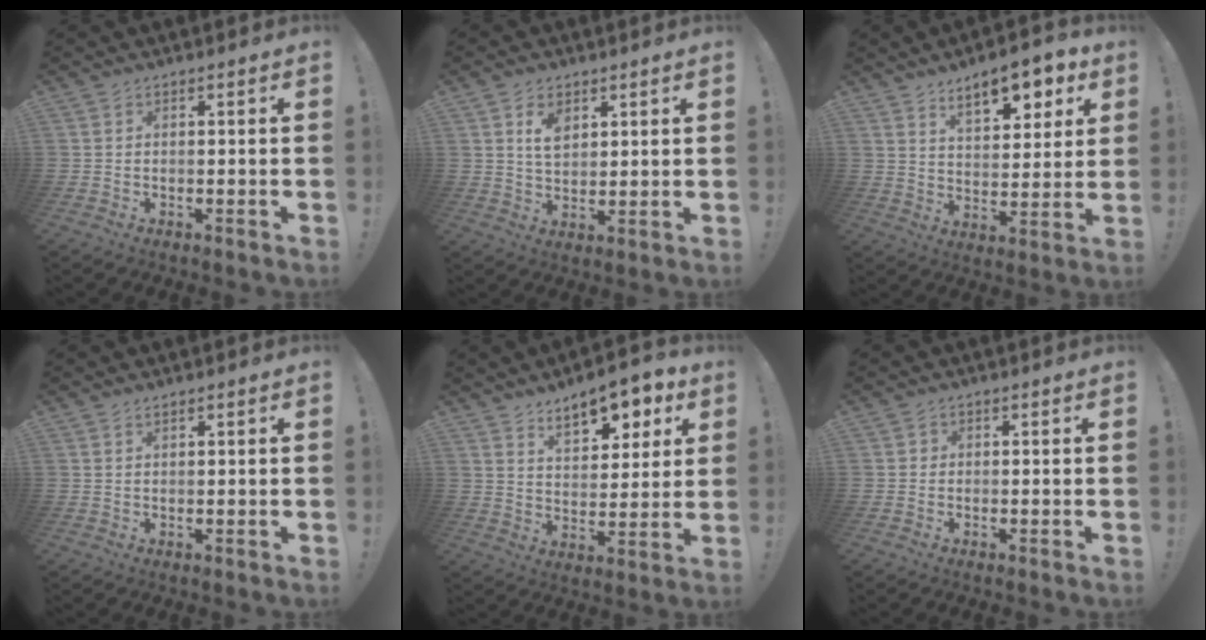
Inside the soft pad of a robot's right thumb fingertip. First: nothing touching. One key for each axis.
{"total": 6.8, "fx": 3.5, "fy": 4.8, "fz": 3.4, "tx": -0.053, "ty": -0.017, "tz": 0.064}
{"total": 12.1, "fx": 7.7, "fy": 5.0, "fz": 7.8, "tx": -0.106, "ty": -0.046, "tz": 0.130}
{"total": 0.9, "fx": 0.8, "fy": 0.3, "fz": 0.4, "tx": -0.008, "ty": 0.000, "tz": 0.015}
{"total": 11.9, "fx": 8.0, "fy": 5.7, "fz": 6.8, "tx": -0.099, "ty": -0.047, "tz": 0.142}
{"total": 0.9, "fx": 0.0, "fy": 0.8, "fz": 0.3, "tx": -0.009, "ty": 0.004, "tz": 0.000}